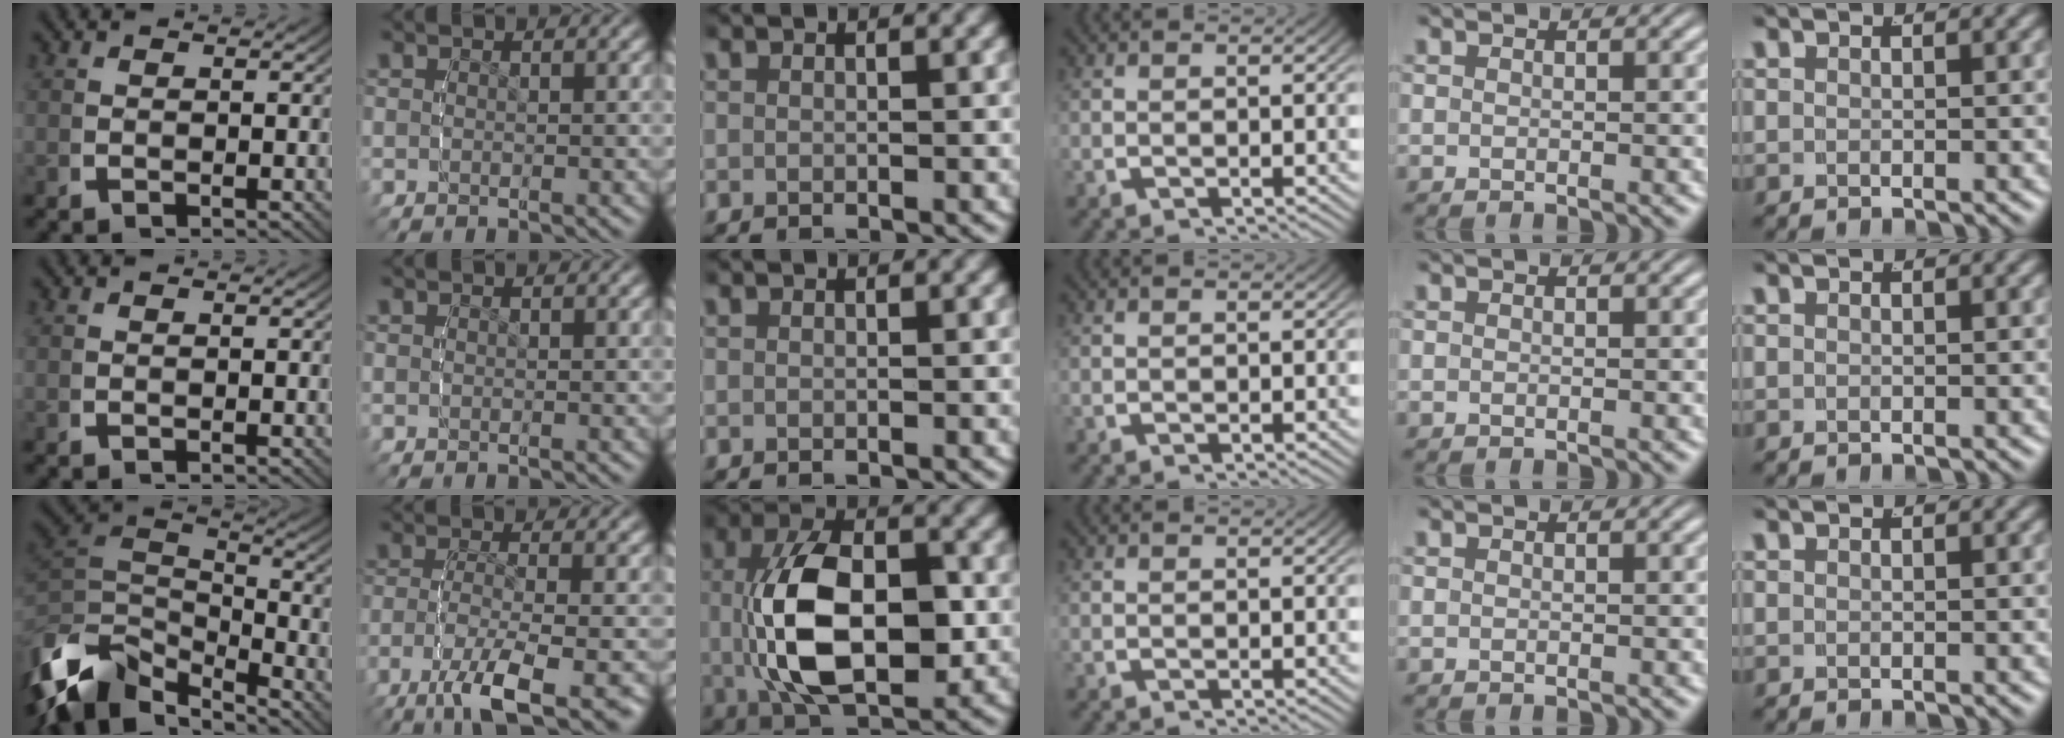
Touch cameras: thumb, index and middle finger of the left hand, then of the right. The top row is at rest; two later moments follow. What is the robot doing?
{"motion": "lift_and_place", "object": "bottle cap"}